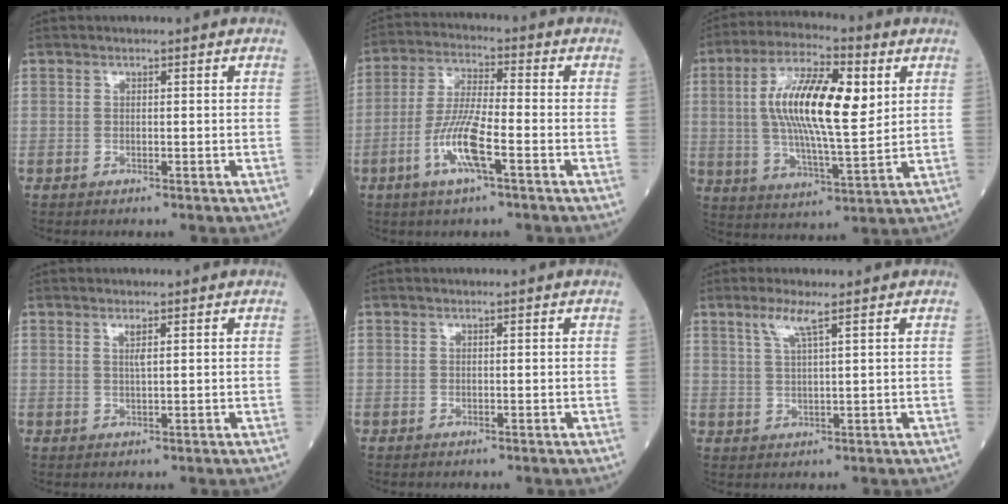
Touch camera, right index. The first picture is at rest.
{"total": 9.1, "force": [-3.5, 1.1, 8.3], "torque": [-0.168, -0.006, -0.071]}
{"total": 16.0, "force": [3.4, 4.2, 15.1], "torque": [-0.284, 0.013, 0.054]}
{"total": 1.4, "force": [0.7, 0.0, 1.2], "torque": [-0.025, -0.003, 0.012]}
{"total": 0.0}
{"total": 3.5, "force": [2.1, -0.2, 2.8], "torque": [-0.065, 0.000, 0.046]}